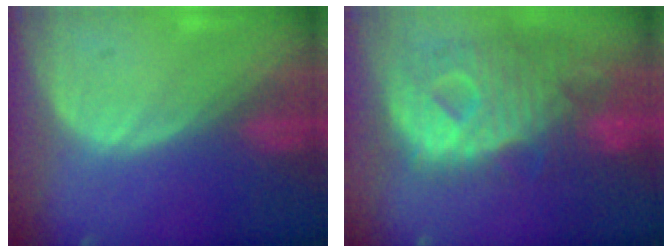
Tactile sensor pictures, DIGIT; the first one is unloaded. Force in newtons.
{"total": 12.6, "press": 10.8, "slide": 6.5}